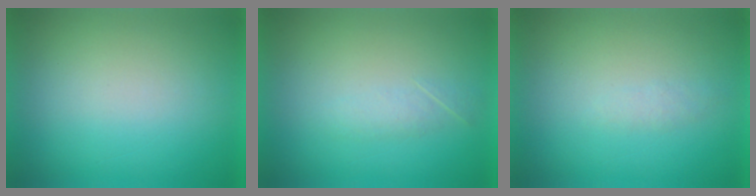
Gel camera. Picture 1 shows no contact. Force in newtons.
{"total": 1.7}
{"total": 1.2}